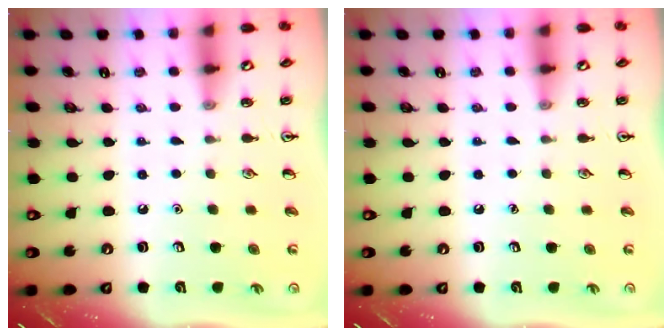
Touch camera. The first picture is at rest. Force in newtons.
{"total": 0.0}